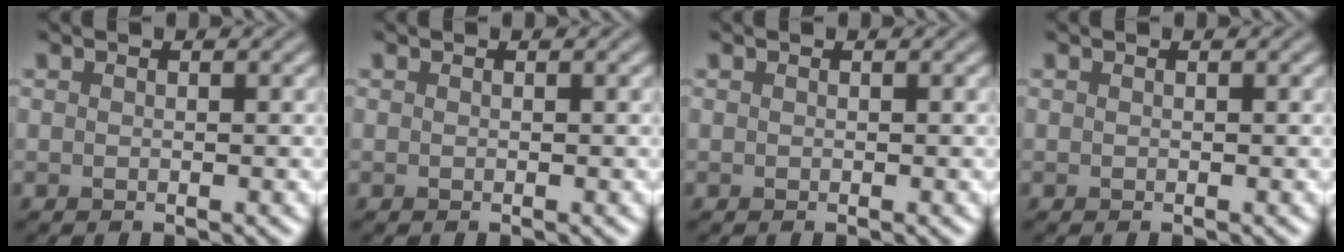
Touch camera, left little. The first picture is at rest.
{"total": 0.0}
{"total": 0.0}
{"total": 0.0}